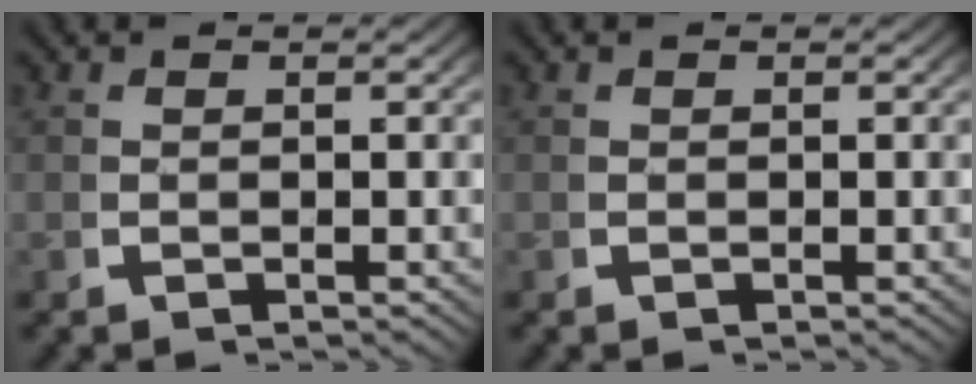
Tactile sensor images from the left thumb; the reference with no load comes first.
{"total": 0.0}